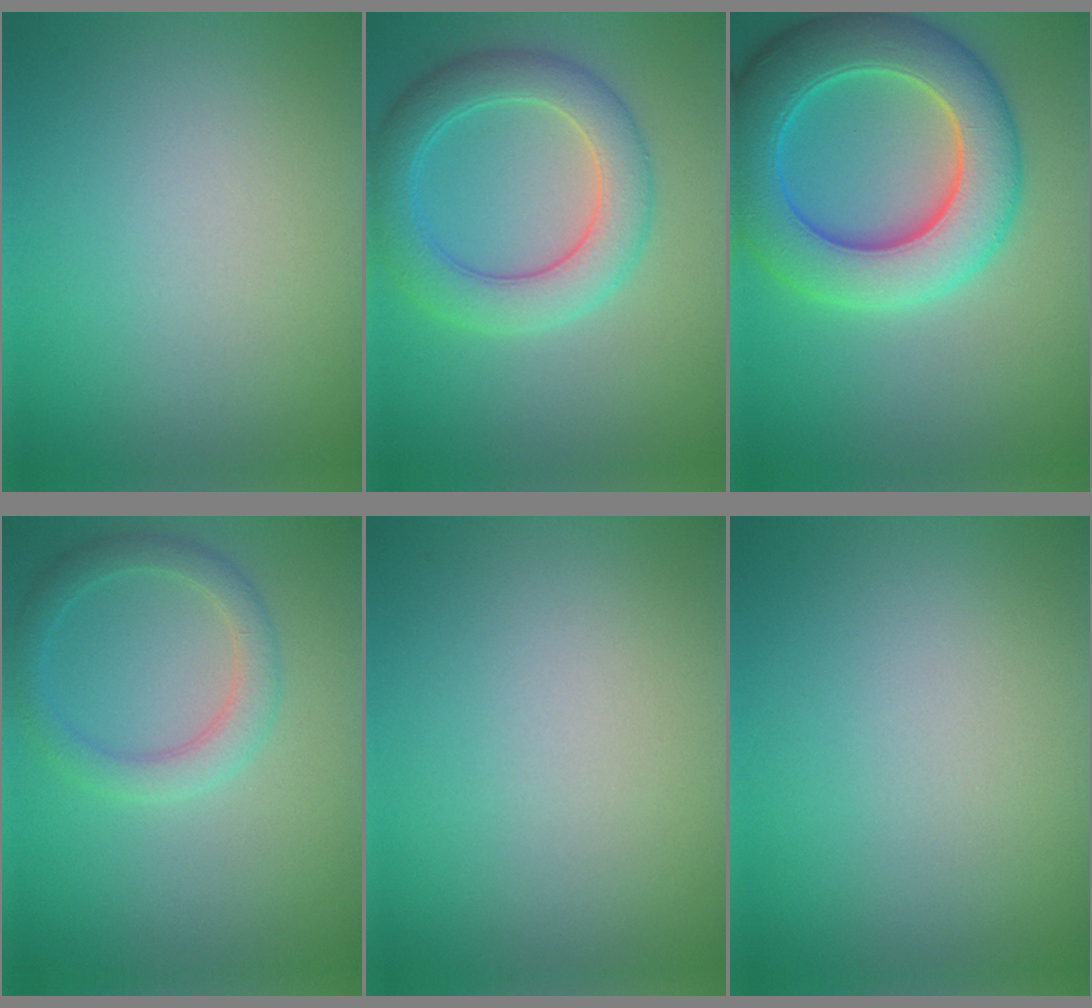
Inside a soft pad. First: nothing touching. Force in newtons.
{"total": 5.5, "press": 5.5, "slide": 0.4}
{"total": 9.5, "press": 9.5, "slide": 0.2}
{"total": 2.8, "press": 2.8, "slide": 0.1}
{"total": 0.0}
{"total": 0.0}